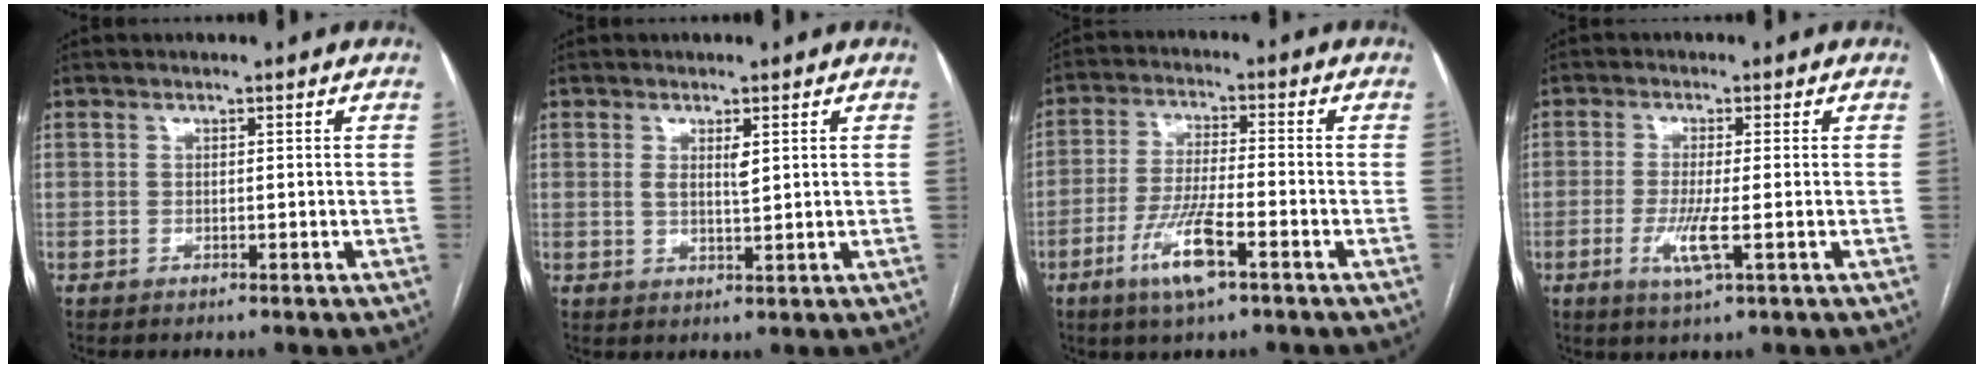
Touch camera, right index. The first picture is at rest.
{"total": 2.5, "force": [0.9, 0.5, 2.2], "torque": [-0.042, -0.007, 0.016]}
{"total": 8.6, "force": [-4.4, 0.9, 7.3], "torque": [-0.149, -0.012, -0.080]}
{"total": 4.6, "force": [-1.4, 0.1, 4.4], "torque": [-0.094, -0.012, -0.025]}